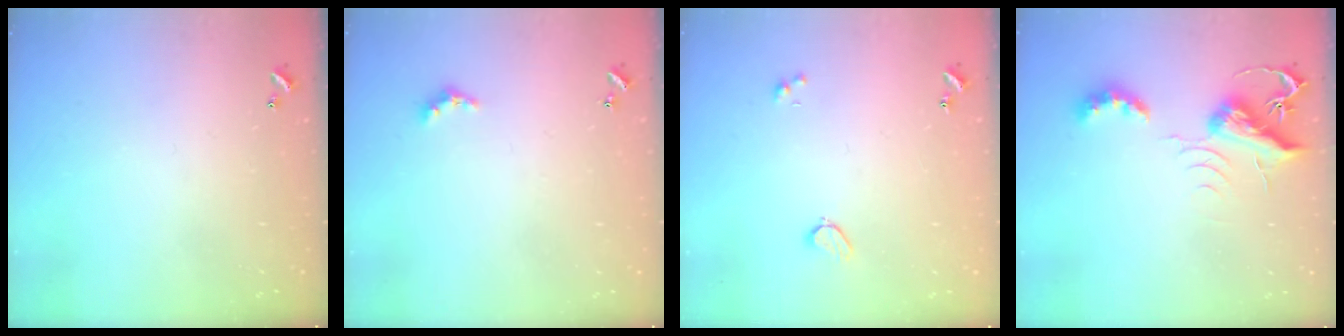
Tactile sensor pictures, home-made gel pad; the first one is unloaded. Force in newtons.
{"total": 2.4, "press": 2.3, "slide": 0.5}
{"total": 2.2, "press": 2.1, "slide": 0.6}
{"total": 8.8, "press": 8.8, "slide": 0.9}